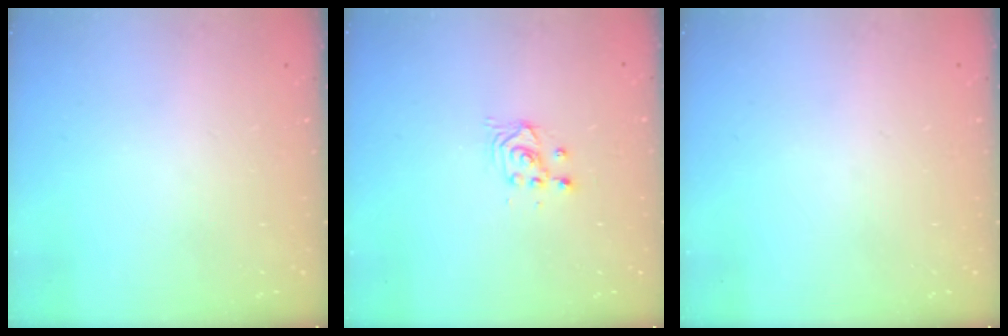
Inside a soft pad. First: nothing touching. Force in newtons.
{"total": 2.5, "press": 2.5, "slide": 0.2}
{"total": 0.0}